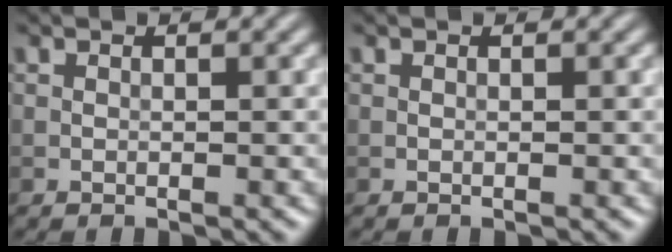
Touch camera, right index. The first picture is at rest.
{"total": 0.0}